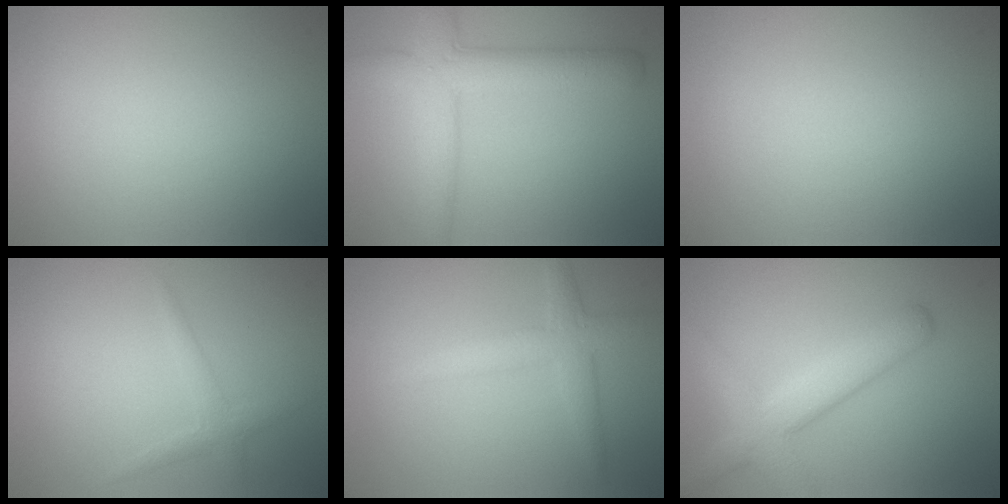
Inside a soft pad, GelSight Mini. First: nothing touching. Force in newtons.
{"total": 5.5, "press": 5.5, "slide": 0.2}
{"total": 0.0}
{"total": 1.4, "press": 1.4, "slide": 0.0}
{"total": 3.0, "press": 3.0, "slide": 0.1}
{"total": 4.8, "press": 4.8, "slide": 0.2}